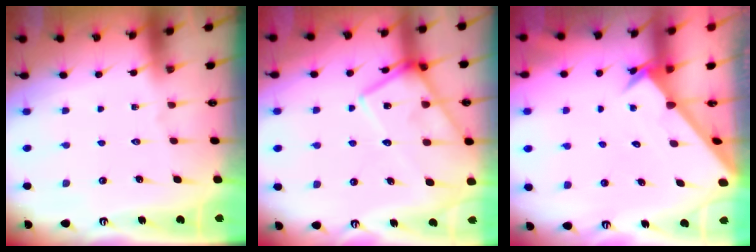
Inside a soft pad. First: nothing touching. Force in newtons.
{"total": 14.8, "press": 14.8, "slide": 0.9}
{"total": 2.6, "press": 2.6, "slide": 0.2}